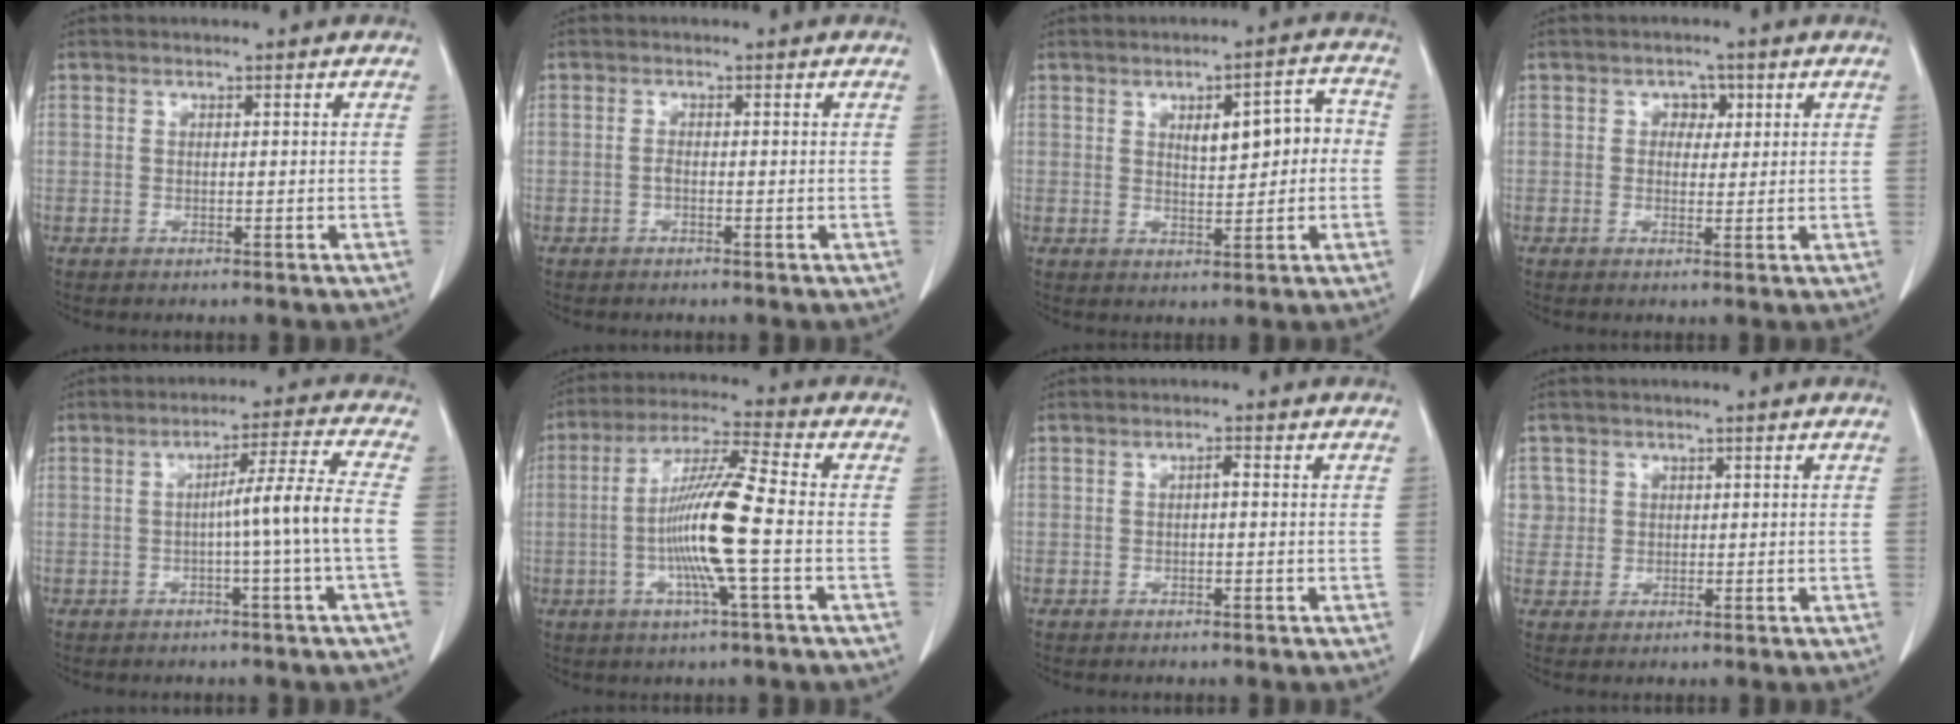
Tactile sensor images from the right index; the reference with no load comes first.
{"total": 0.7, "force": [-0.3, 0.2, 0.6], "torque": [-0.013, 0.001, -0.007]}
{"total": 7.0, "force": [0.7, 2.5, 6.5], "torque": [-0.090, 0.026, 0.016]}
{"total": 2.5, "force": [0.8, 1.9, 1.4], "torque": [-0.014, 0.005, 0.009]}
{"total": 7.7, "force": [-1.4, -2.0, 7.3], "torque": [-0.112, 0.011, -0.018]}
{"total": 12.0, "force": [-1.9, -0.4, 11.8], "torque": [-0.226, 0.000, -0.045]}
{"total": 0.9, "force": [0.0, 0.2, 0.8], "torque": [-0.014, 0.003, 0.000]}
{"total": 2.8, "force": [1.0, 2.6, -0.2], "torque": [0.023, 0.004, 0.014]}